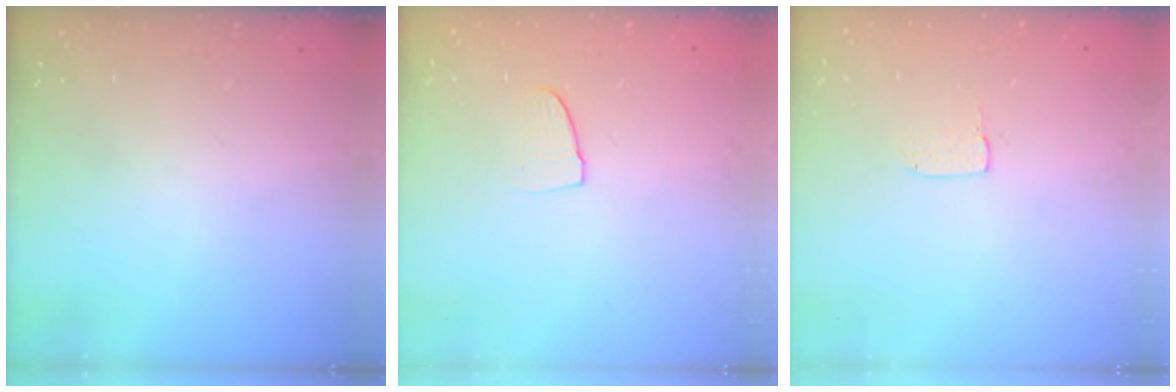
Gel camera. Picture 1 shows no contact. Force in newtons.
{"total": 5.0, "press": 4.9, "slide": 0.5}
{"total": 3.4, "press": 3.4, "slide": 0.1}